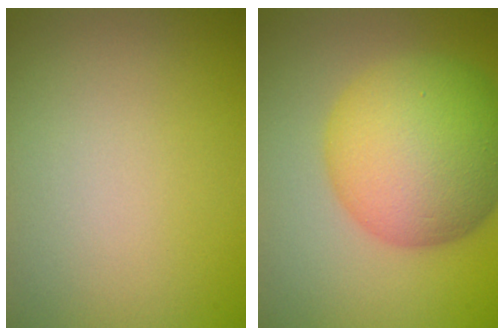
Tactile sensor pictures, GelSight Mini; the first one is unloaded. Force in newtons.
{"total": 11.1, "press": 11.0, "slide": 0.3}